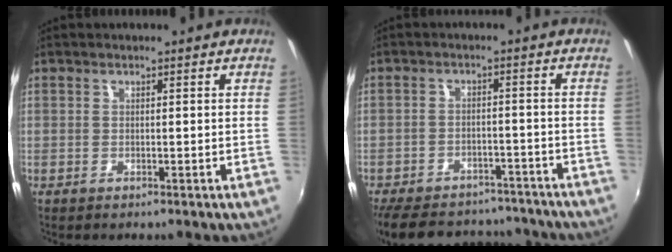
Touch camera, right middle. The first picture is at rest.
{"total": 20.7, "force": [-17.3, 8.4, 7.5], "torque": [-0.173, 0.019, -0.226]}